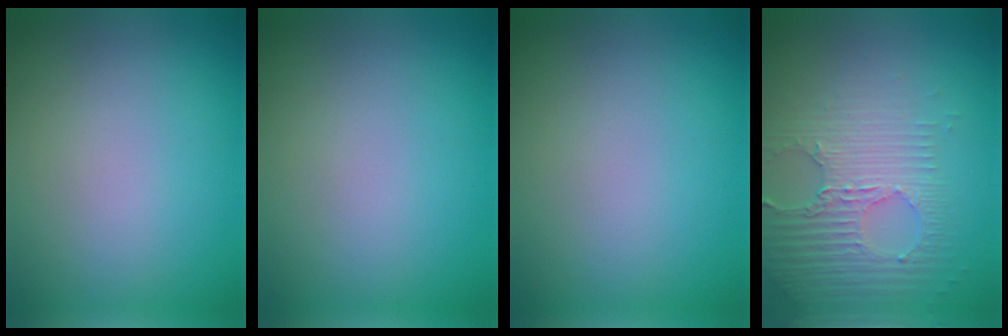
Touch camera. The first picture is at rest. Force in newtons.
{"total": 0.0}
{"total": 0.0}
{"total": 3.5, "press": 3.4, "slide": 0.8}